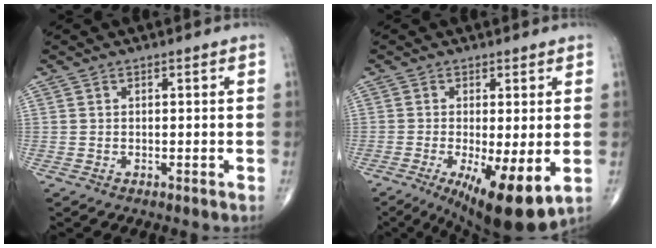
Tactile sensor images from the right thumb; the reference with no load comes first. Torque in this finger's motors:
{"motor_torque": [-0.31, 0.44, 0.07, -0.13, 0.02]}